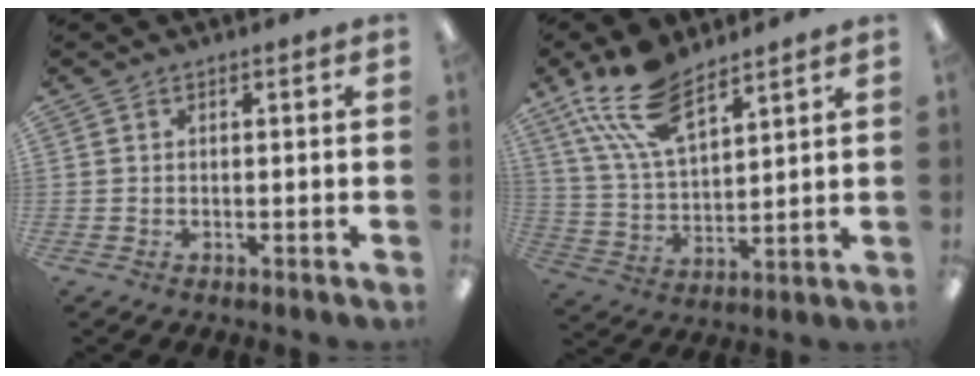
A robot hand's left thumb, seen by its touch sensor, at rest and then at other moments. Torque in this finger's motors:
{"motor_torque": [0.32, 0.25, 1.46, -1.31, 0.09]}